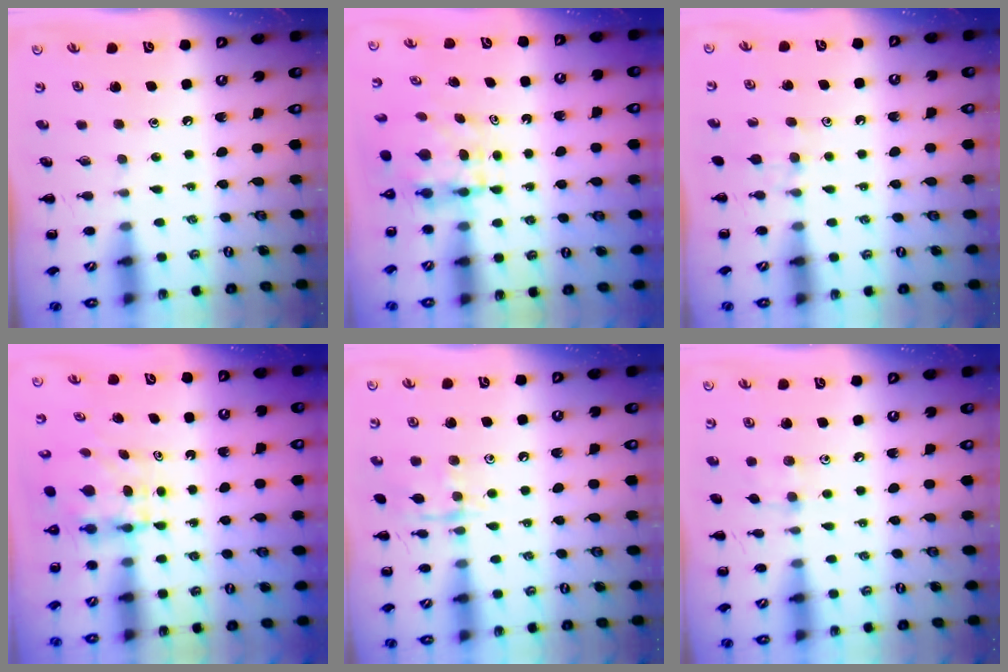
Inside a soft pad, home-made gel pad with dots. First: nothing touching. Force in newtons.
{"total": 4.6, "press": 4.5, "slide": 0.6}
{"total": 7.1, "press": 6.9, "slide": 1.8}
{"total": 4.1, "press": 4.1, "slide": 0.5}
{"total": 9.3, "press": 9.3, "slide": 0.5}
{"total": 4.3, "press": 4.1, "slide": 1.4}